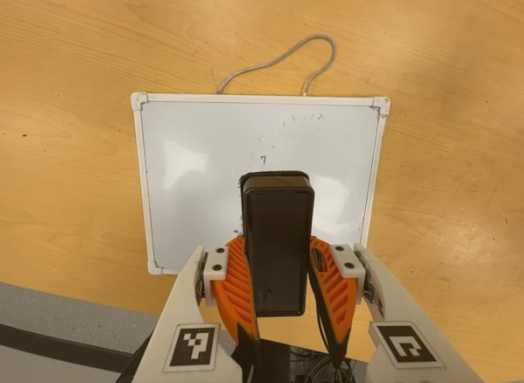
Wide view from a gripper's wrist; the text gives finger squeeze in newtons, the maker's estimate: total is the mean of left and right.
{"total": 9.5, "left": 8.1, "right": 11.0}